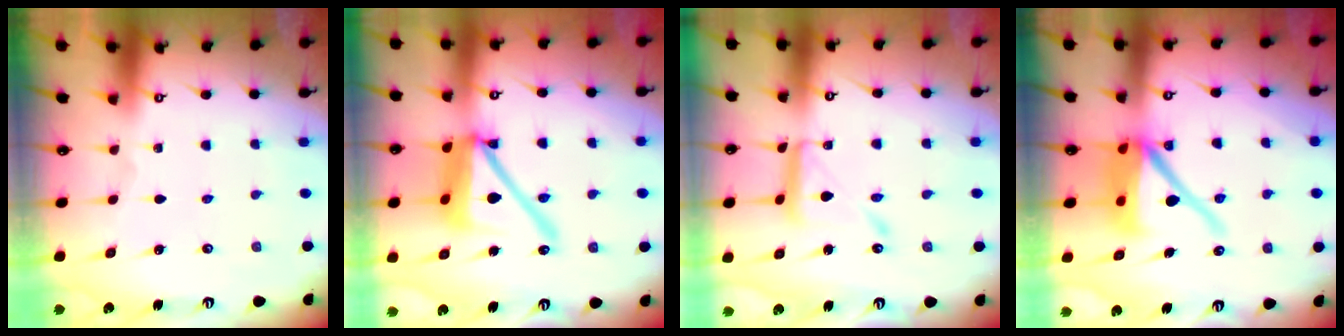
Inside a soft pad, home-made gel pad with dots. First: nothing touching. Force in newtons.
{"total": 15.8, "press": 15.7, "slide": 2.2}
{"total": 12.6, "press": 12.6, "slide": 1.0}
{"total": 12.5, "press": 12.3, "slide": 1.8}